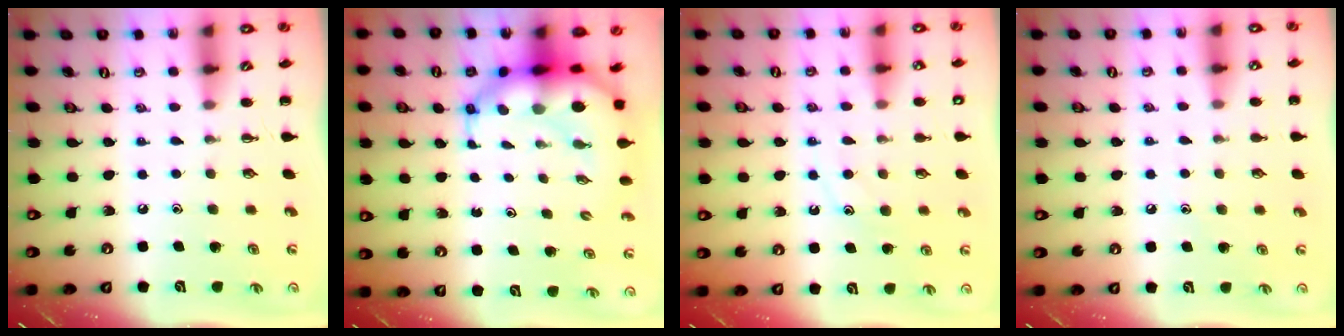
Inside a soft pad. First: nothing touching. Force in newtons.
{"total": 8.7, "press": 8.4, "slide": 2.3}
{"total": 10.5, "press": 10.4, "slide": 0.8}
{"total": 5.0, "press": 4.8, "slide": 1.4}